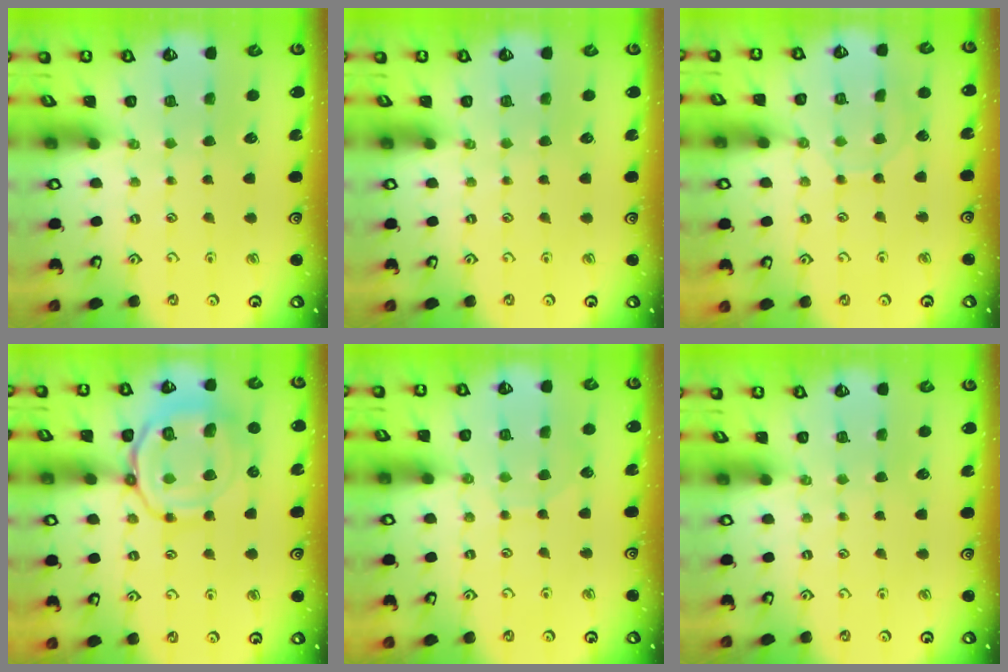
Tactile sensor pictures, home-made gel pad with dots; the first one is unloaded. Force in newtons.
{"total": 0.0}
{"total": 6.5, "press": 6.5, "slide": 0.6}
{"total": 16.5, "press": 16.5, "slide": 1.7}
{"total": 4.8, "press": 4.8, "slide": 0.5}
{"total": 0.0}